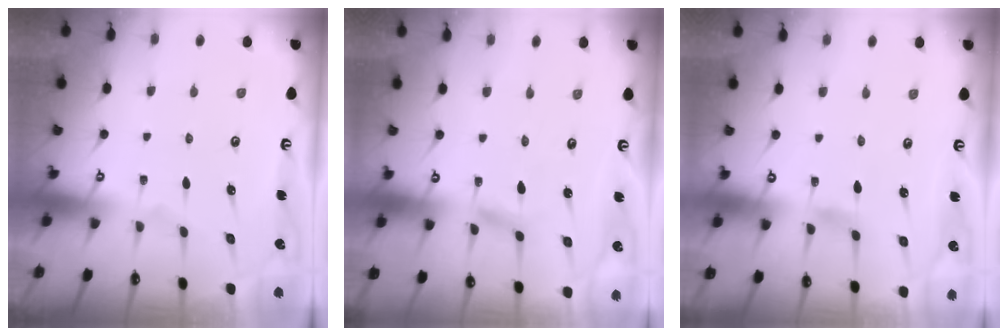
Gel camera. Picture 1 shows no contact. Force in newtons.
{"total": 3.1, "press": 3.0, "slide": 0.3}
{"total": 1.2, "press": 1.1, "slide": 0.2}